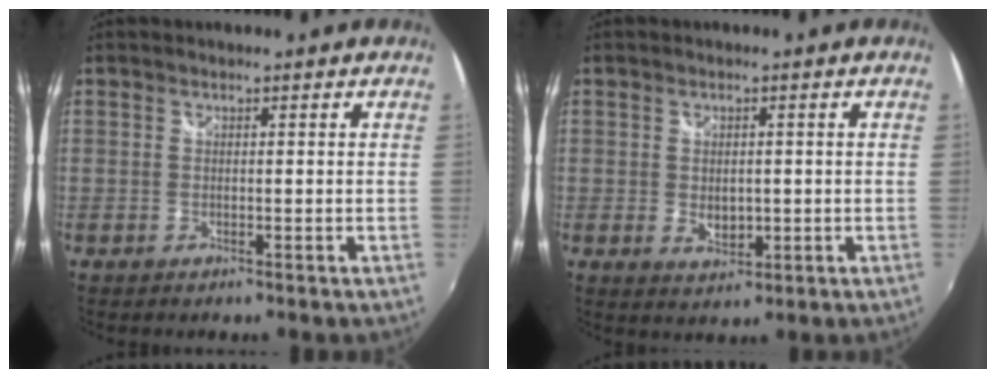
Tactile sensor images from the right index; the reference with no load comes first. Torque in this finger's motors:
{"motor_torque": [0.01, 0.05, 0.01, 0.00]}